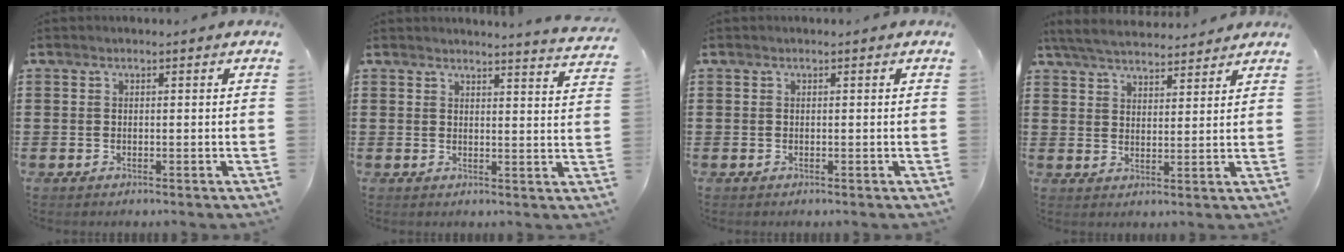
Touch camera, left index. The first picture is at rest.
{"total": 3.2, "force": [3.1, -0.8, 0.3], "torque": [-0.008, -0.021, 0.053]}
{"total": 0.0}
{"total": 5.3, "force": [5.0, 0.8, 1.4], "torque": [-0.045, -0.016, 0.091]}